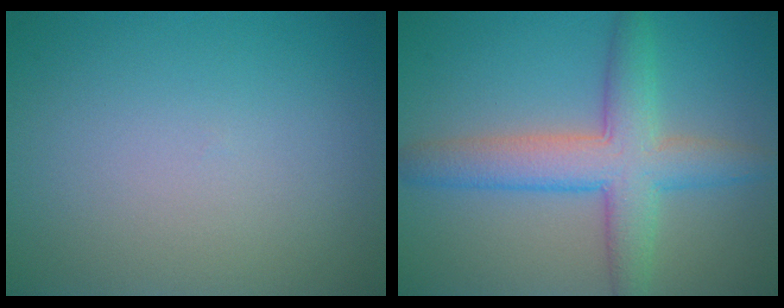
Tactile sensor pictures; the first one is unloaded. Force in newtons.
{"total": 6.1, "press": 6.1, "slide": 0.2}